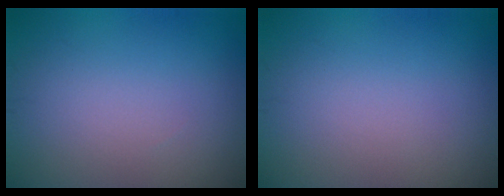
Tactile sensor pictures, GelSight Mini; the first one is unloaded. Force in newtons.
{"total": 0.0}